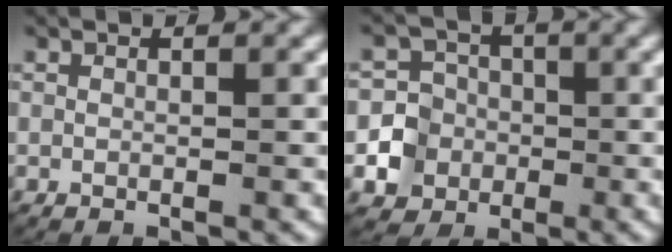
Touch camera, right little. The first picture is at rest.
{"total": 6.6, "force": [-1.9, 6.1, 1.5], "torque": [-0.032, -0.008, -0.042]}